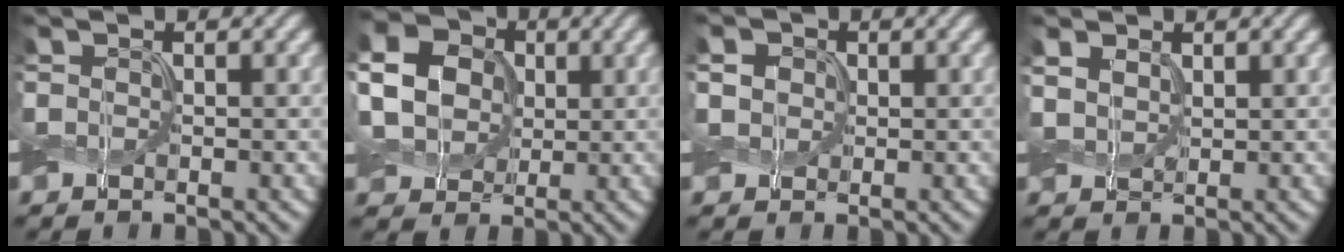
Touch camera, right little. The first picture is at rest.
{"total": 7.4, "force": [1.1, 6.2, 4.0], "torque": [-0.115, 0.025, 0.009]}
{"total": 3.3, "force": [1.2, 2.6, 1.6], "torque": [-0.046, 0.009, 0.008]}
{"total": 1.8, "force": [0.9, 1.2, 0.9], "torque": [-0.031, -0.001, 0.020]}